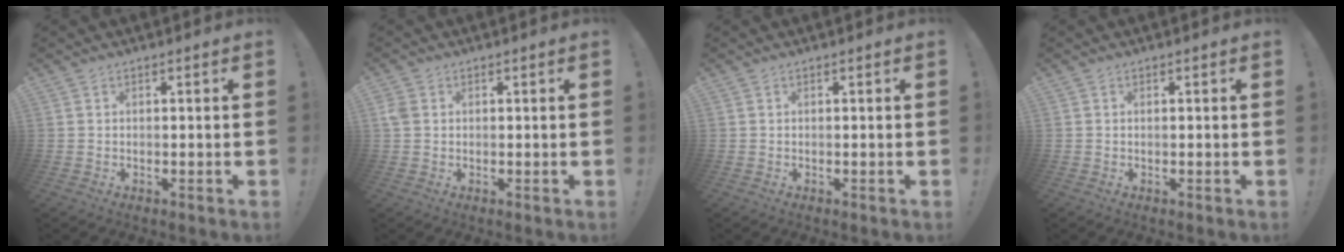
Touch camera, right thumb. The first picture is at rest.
{"total": 3.2, "force": [0.8, 2.5, 1.8], "torque": [-0.033, 0.007, 0.018]}
{"total": 0.0}
{"total": 0.0}